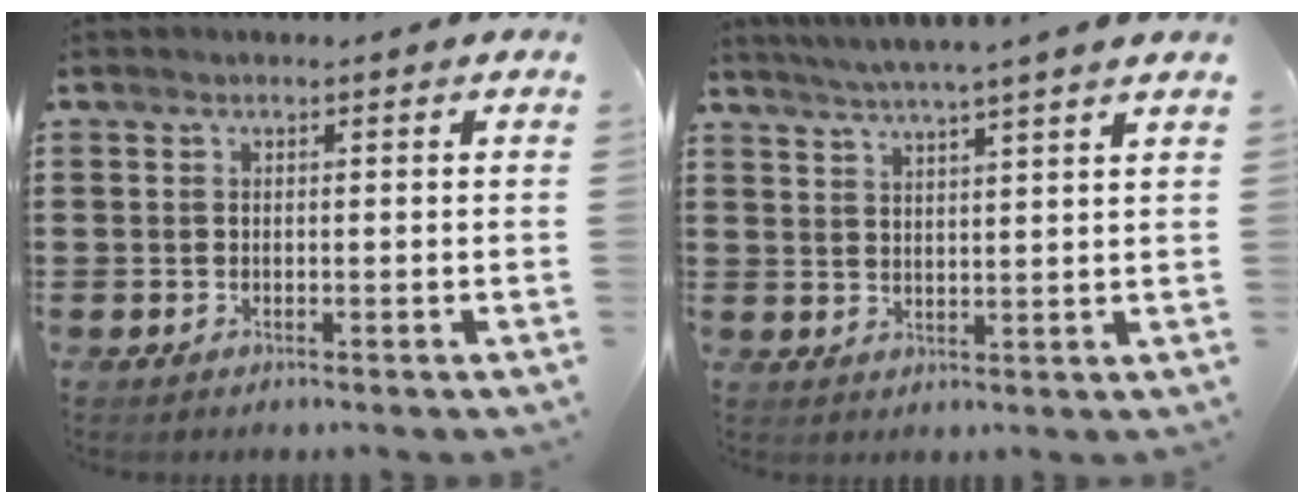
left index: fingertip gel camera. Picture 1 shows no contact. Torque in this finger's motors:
{"motor_torque": [2.14, 0.00, 0.35, 0.18]}